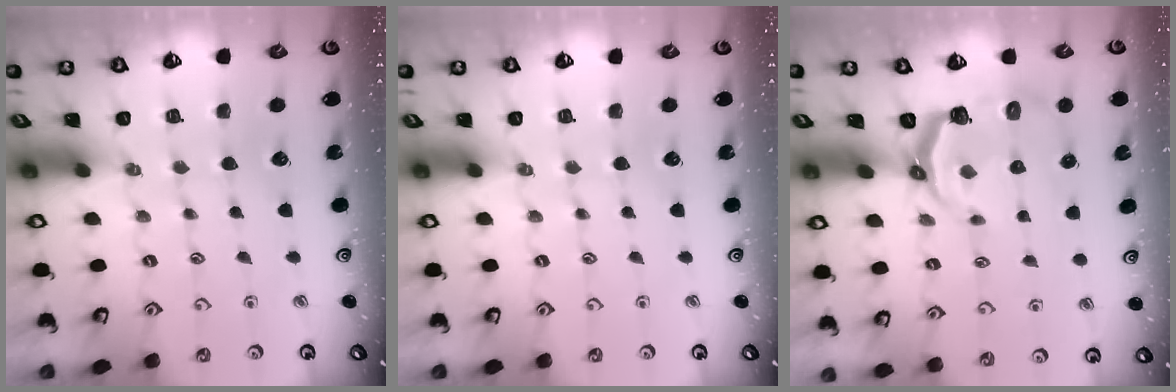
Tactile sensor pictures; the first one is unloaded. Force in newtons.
{"total": 0.0}
{"total": 4.9, "press": 3.5, "slide": 3.4}